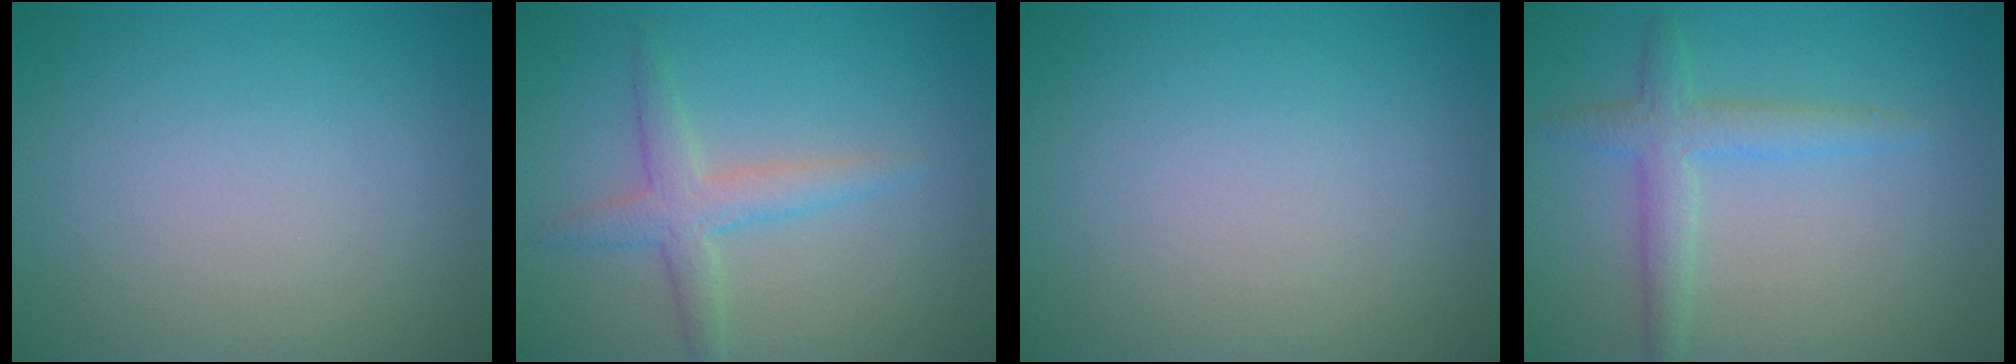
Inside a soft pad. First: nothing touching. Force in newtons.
{"total": 2.8, "press": 2.8, "slide": 0.1}
{"total": 0.0}
{"total": 2.8, "press": 2.8, "slide": 0.1}